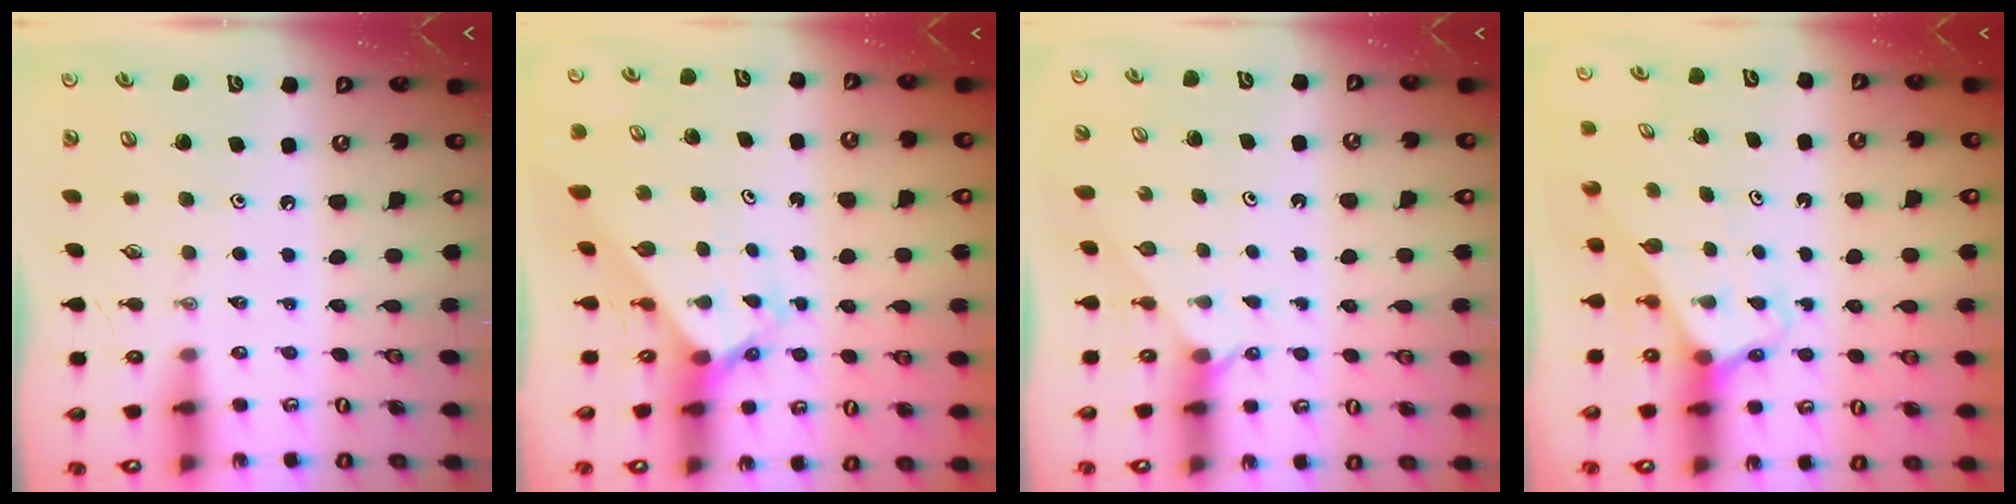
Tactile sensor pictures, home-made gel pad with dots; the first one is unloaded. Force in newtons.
{"total": 2.4, "press": 2.4, "slide": 0.2}
{"total": 1.8, "press": 1.8, "slide": 0.2}
{"total": 2.5, "press": 2.5, "slide": 0.2}